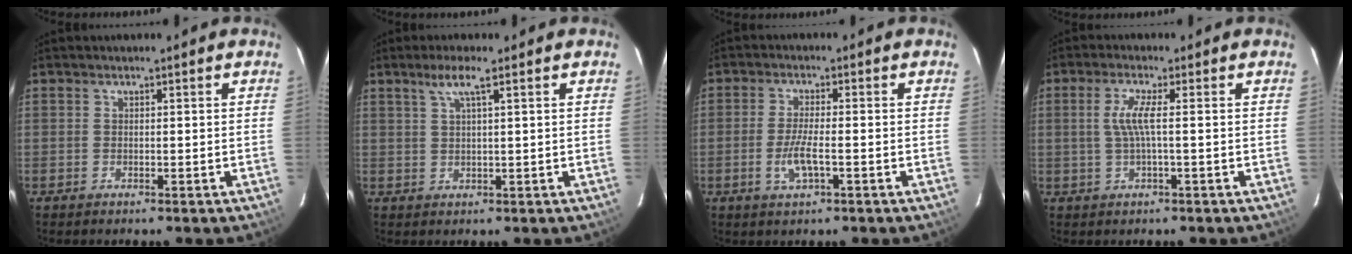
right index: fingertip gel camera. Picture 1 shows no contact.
{"total": 3.4, "force": [2.0, -0.1, 2.8], "torque": [-0.056, 0.005, 0.039]}
{"total": 4.8, "force": [-1.7, 1.0, 4.3], "torque": [-0.088, -0.008, -0.033]}
{"total": 4.0, "force": [0.0, -0.1, 4.0], "torque": [-0.084, -0.001, 0.004]}